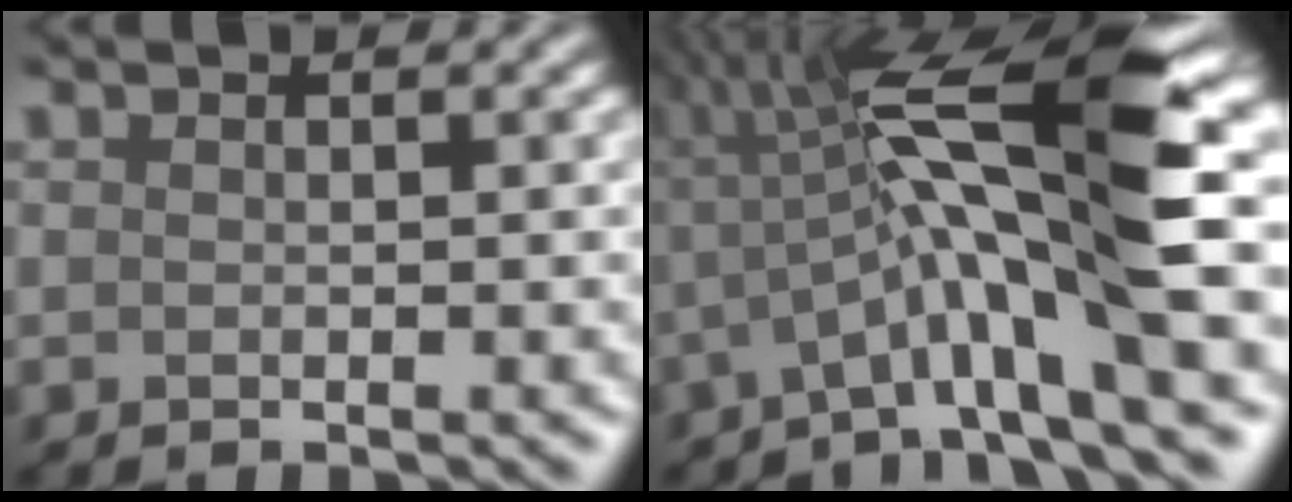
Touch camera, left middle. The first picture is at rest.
{"total": 12.6, "force": [0.4, 2.0, 12.4], "torque": [-0.216, 0.024, 0.008]}